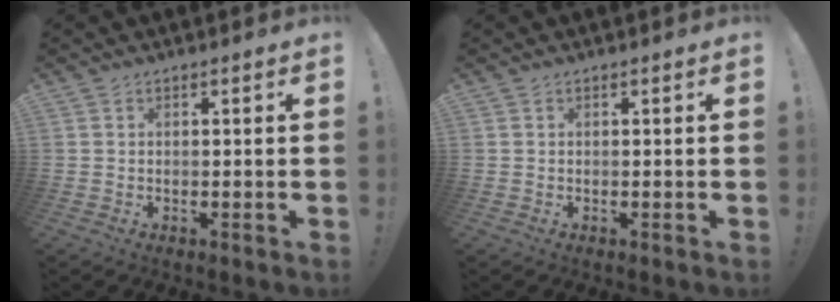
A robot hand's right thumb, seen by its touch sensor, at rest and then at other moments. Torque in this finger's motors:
{"motor_torque": [0.03, 0.03, -0.01, -0.01, 0.00]}